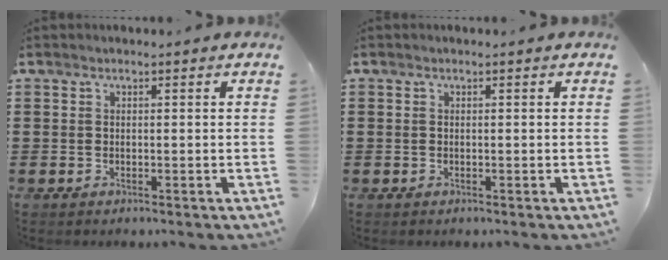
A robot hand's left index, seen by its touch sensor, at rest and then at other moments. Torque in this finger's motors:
{"motor_torque": [-0.14, 0.13, -0.33, -0.09]}